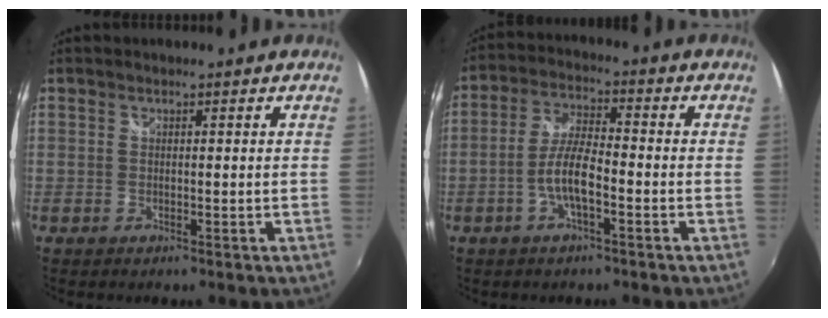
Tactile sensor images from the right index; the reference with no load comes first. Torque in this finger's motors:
{"motor_torque": [0.25, -0.13, 0.38, 0.08]}